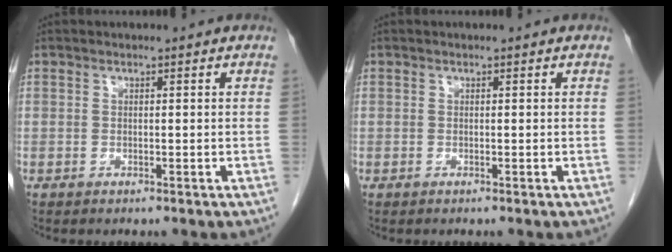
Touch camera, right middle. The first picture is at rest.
{"total": 0.0}